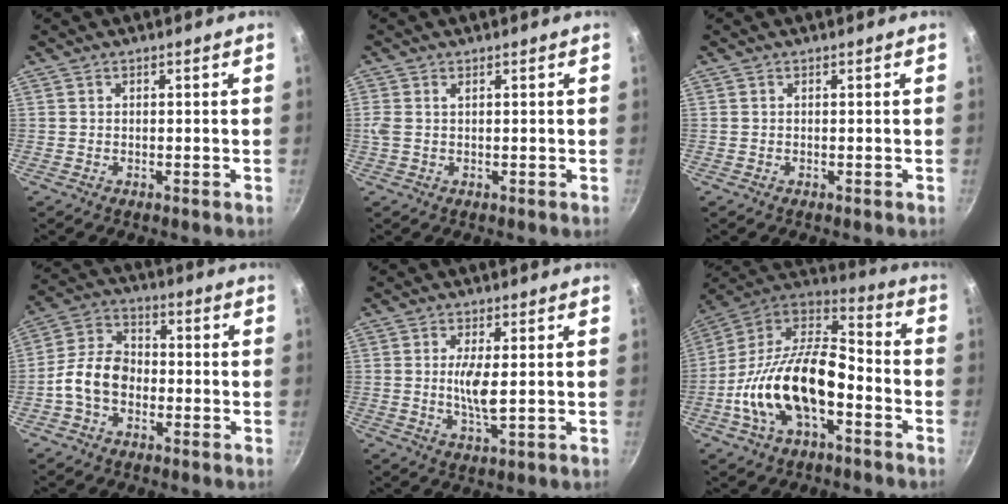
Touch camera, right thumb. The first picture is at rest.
{"total": 1.8, "force": [0.5, 0.9, 1.5], "torque": [-0.033, 0.002, 0.012]}
{"total": 0.0}
{"total": 9.2, "force": [-2.5, 6.5, 5.9], "torque": [-0.094, 0.034, -0.063]}
{"total": 5.5, "force": [0.4, 1.4, 5.3], "torque": [-0.109, -0.009, 0.011]}
{"total": 22.5, "force": [-6.5, 11.7, 18.1], "torque": [-0.319, 0.055, -0.135]}